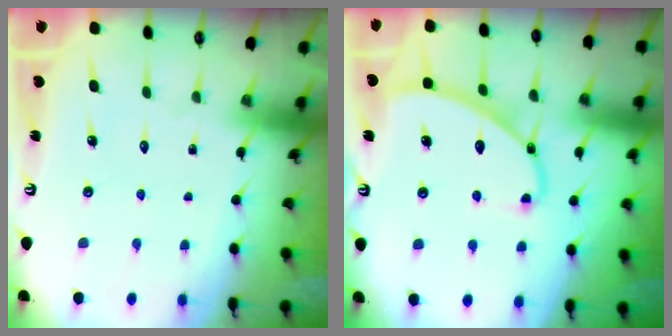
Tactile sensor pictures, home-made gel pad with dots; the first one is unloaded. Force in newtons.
{"total": 8.3, "press": 8.3, "slide": 0.2}